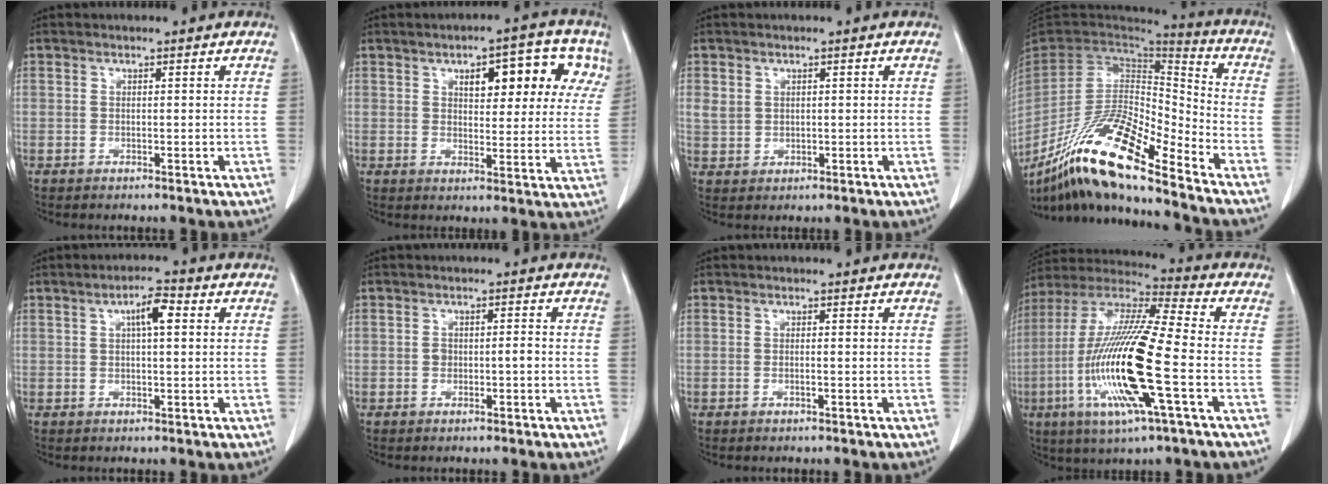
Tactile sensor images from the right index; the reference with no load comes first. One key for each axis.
{"total": 11.7, "fx": 5.2, "fy": 4.7, "fz": 9.3, "tx": -0.105, "ty": 0.026, "tz": 0.066}
{"total": 2.9, "fx": 0.9, "fy": 2.5, "fz": 1.2, "tx": -0.026, "ty": 0.002, "tz": 0.024}
{"total": 19.9, "fx": -14.5, "fy": 2.4, "fz": 13.4, "tx": -0.272, "ty": -0.021, "tz": -0.272}
{"total": 4.3, "fx": 1.2, "fy": 1.0, "fz": 4.0, "tx": -0.069, "ty": 0.012, "tz": 0.020}
{"total": 2.1, "fx": -0.4, "fy": 0.8, "fz": 1.8, "tx": -0.036, "ty": 0.002, "tz": -0.005}
{"total": 0.6, "fx": -0.2, "fy": 0.0, "fz": 0.6, "tx": -0.014, "ty": 0.000, "tz": -0.004}
{"total": 19.9, "fx": -5.0, "fy": 1.5, "fz": 19.2, "tx": -0.406, "ty": -0.020, "tz": -0.101}